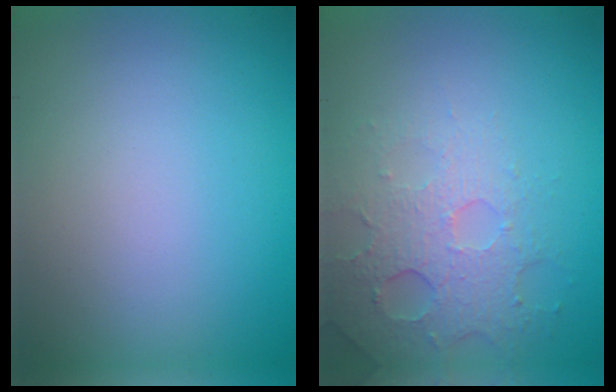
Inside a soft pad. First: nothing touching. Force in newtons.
{"total": 5.0, "press": 3.3, "slide": 3.7}